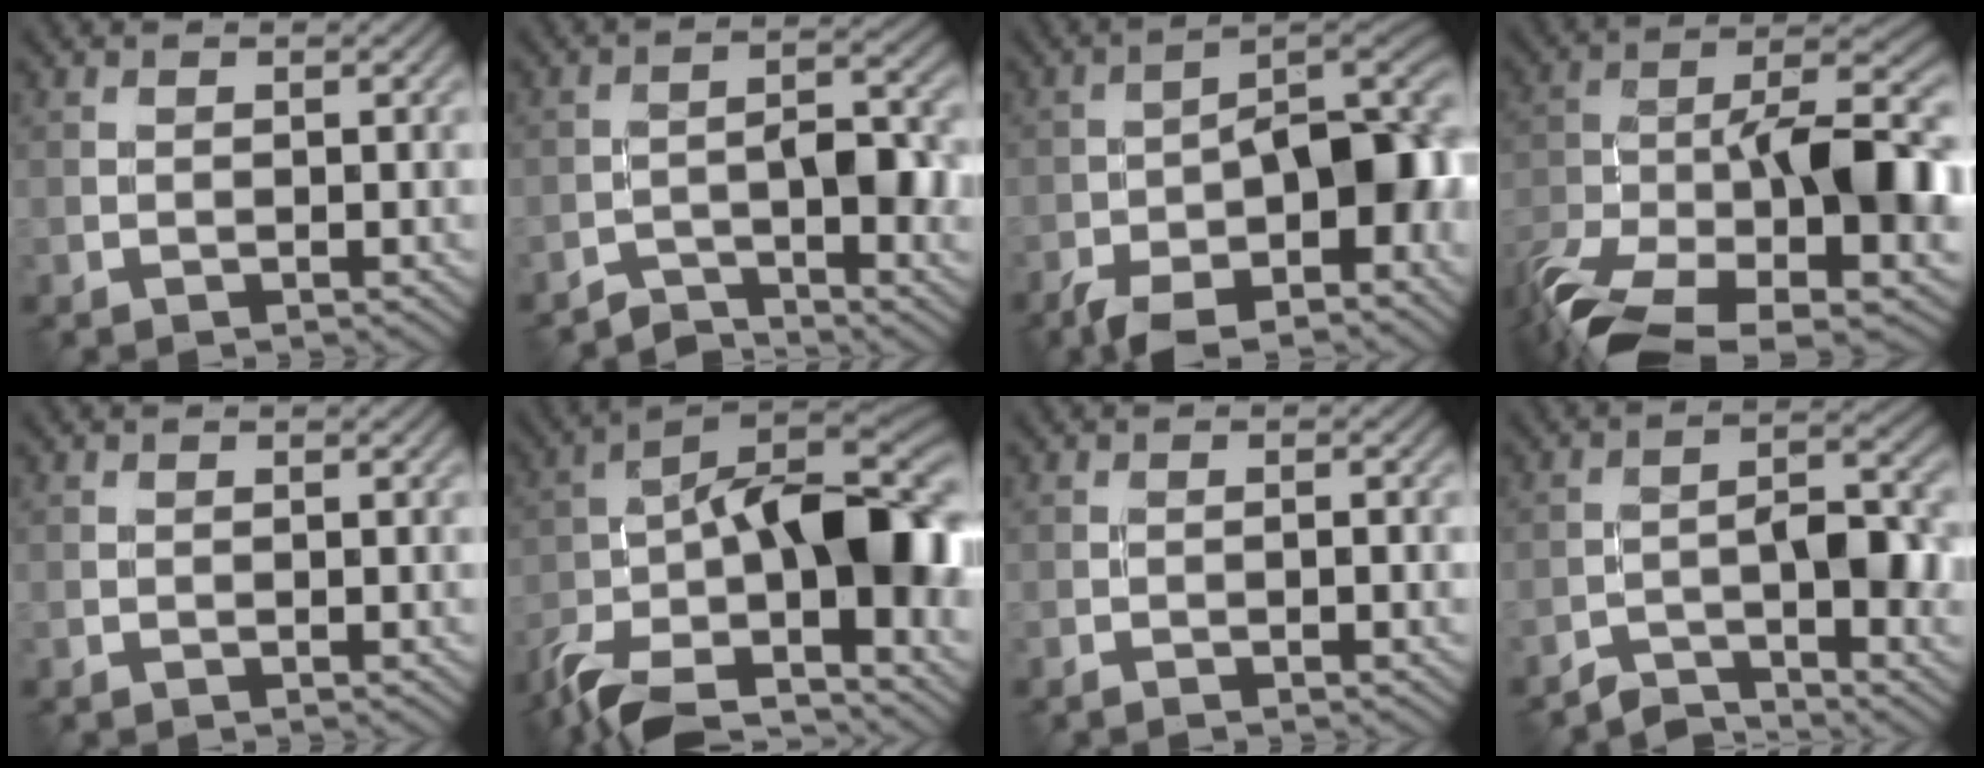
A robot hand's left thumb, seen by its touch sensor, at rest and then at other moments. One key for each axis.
{"total": 6.0, "fx": -3.7, "fy": 1.9, "fz": 4.3, "tx": -0.063, "ty": 0.008, "tz": -0.067}
{"total": 15.7, "fx": -6.8, "fy": 6.7, "fz": 12.5, "tx": -0.182, "ty": -0.019, "tz": -0.115}
{"total": 17.5, "fx": -8.1, "fy": 6.8, "fz": 14.0, "tx": -0.264, "ty": -0.014, "tz": -0.136}
{"total": 0.0}
{"total": 17.0, "fx": -7.7, "fy": 6.1, "fz": 13.9, "tx": -0.241, "ty": -0.016, "tz": -0.146}
{"total": 1.4, "fx": -0.8, "fy": 0.2, "fz": 1.1, "tx": -0.020, "ty": 0.003, "tz": -0.014}
{"total": 6.7, "fx": -4.1, "fy": 2.1, "fz": 4.9, "tx": -0.073, "ty": 0.008, "tz": -0.076}